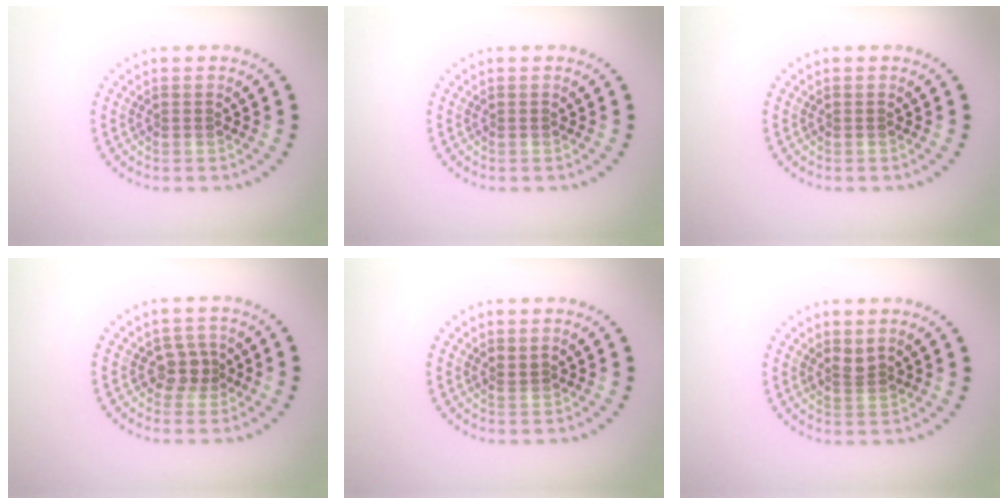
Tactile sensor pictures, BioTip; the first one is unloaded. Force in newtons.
{"total": 0.0}
{"total": 0.0}
{"total": 2.1, "press": 1.7, "slide": 1.1}
{"total": 0.6, "press": 0.2, "slide": 0.5}
{"total": 1.4, "press": 1.1, "slide": 0.8}